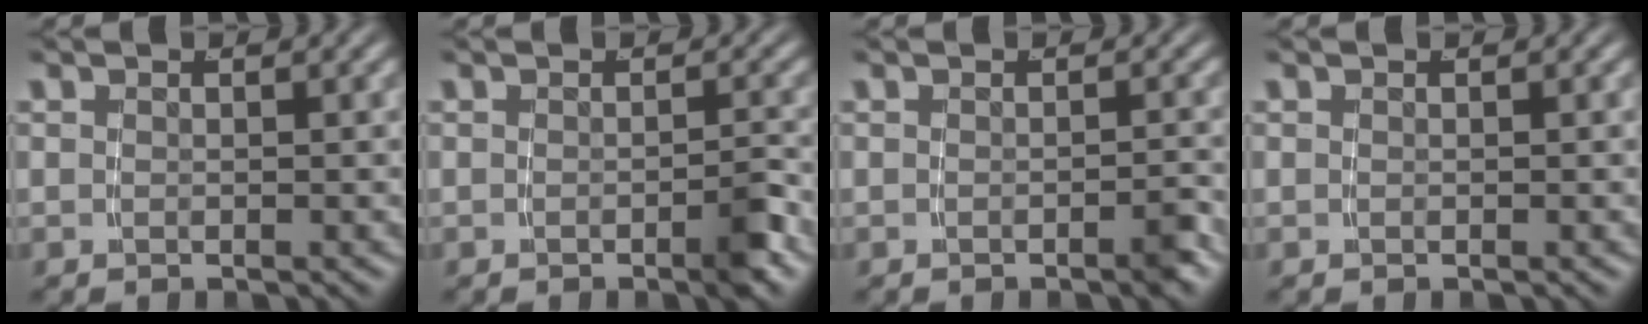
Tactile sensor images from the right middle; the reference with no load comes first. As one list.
[{"total": 1.6, "force": [-1.0, 0.1, 1.3], "torque": [-0.020, 0.002, -0.021]}, {"total": 1.1, "force": [-0.9, 0.0, 0.7], "torque": [-0.012, 0.005, -0.019]}, {"total": 0.0}]